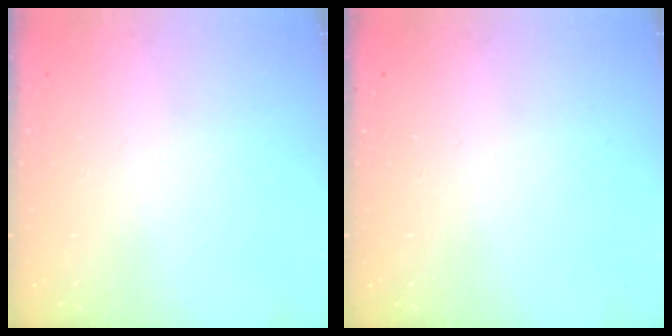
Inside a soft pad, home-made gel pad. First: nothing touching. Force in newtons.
{"total": 0.0}